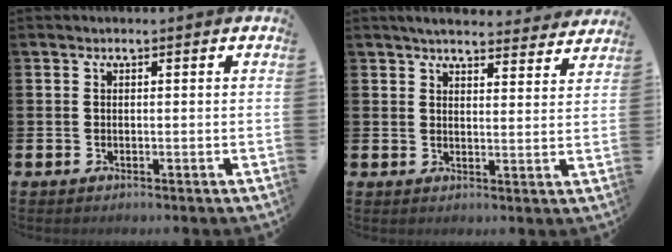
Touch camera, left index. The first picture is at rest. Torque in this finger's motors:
{"motor_torque": [0.31, -0.31, 0.16, 0.03]}